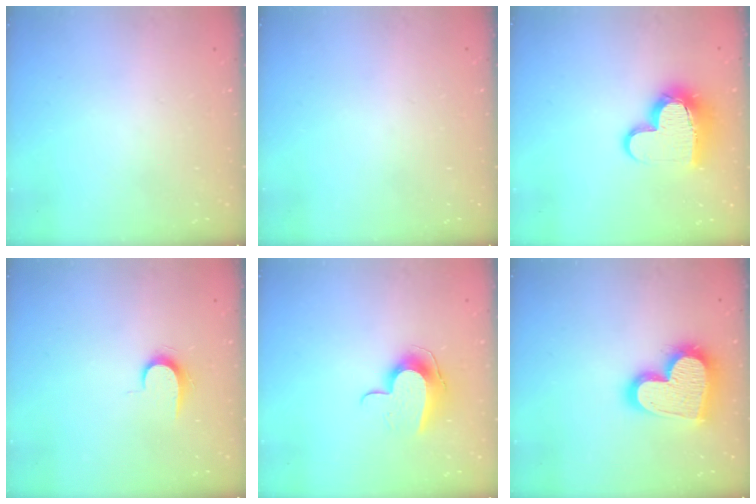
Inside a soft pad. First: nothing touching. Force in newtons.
{"total": 0.0}
{"total": 12.7, "press": 12.7, "slide": 1.4}
{"total": 6.6, "press": 6.6, "slide": 0.7}
{"total": 9.9, "press": 9.9, "slide": 0.4}
{"total": 21.5, "press": 21.4, "slide": 1.5}